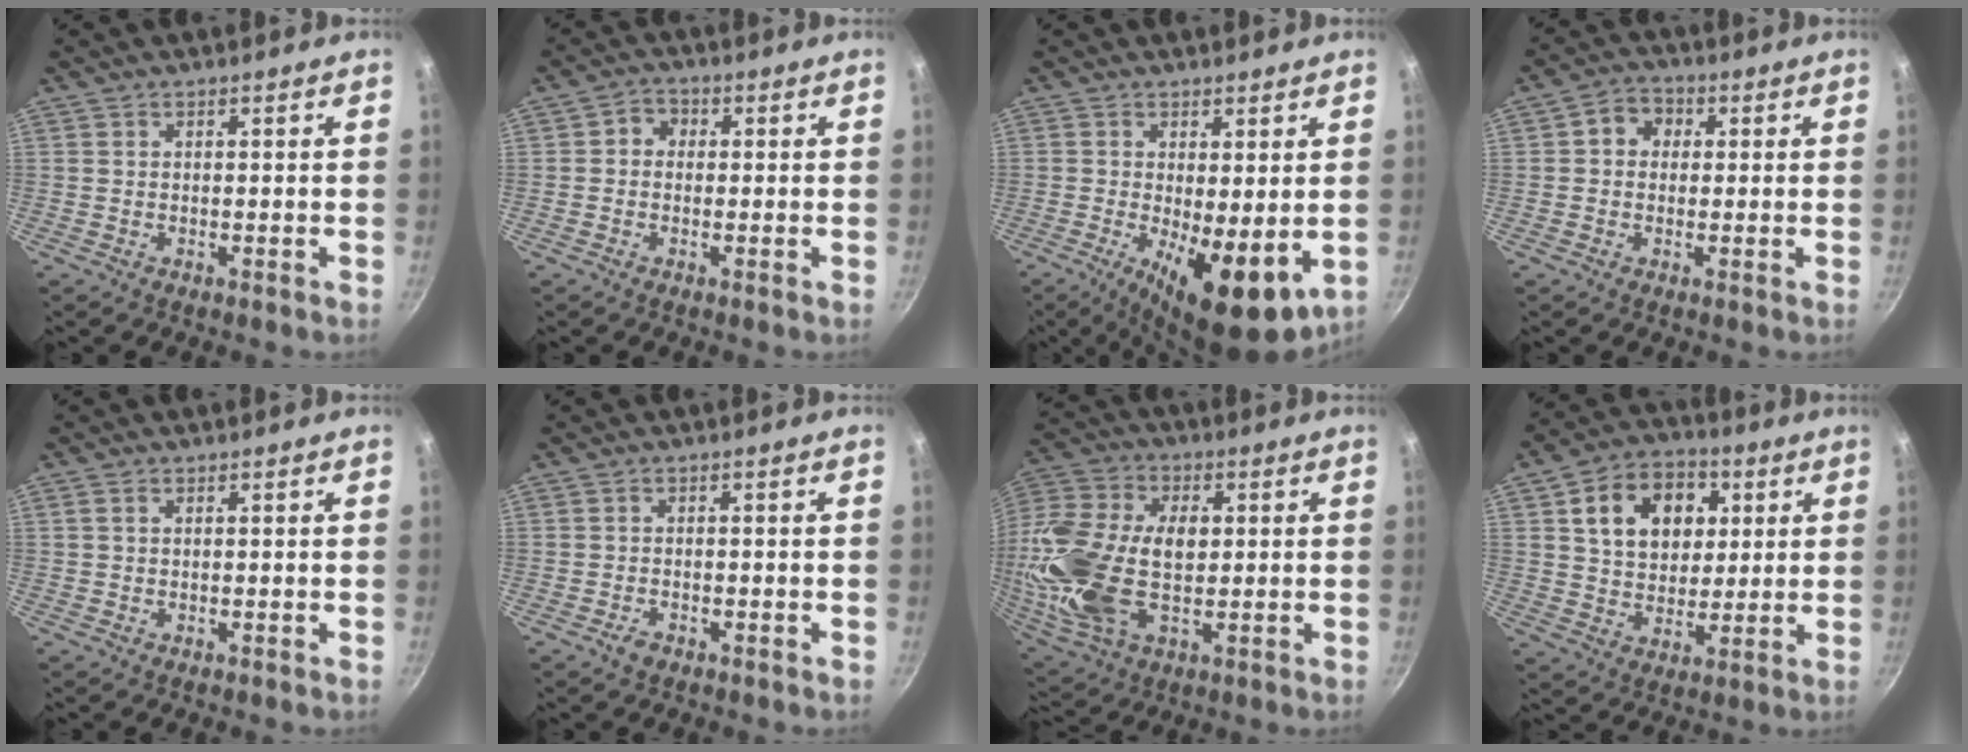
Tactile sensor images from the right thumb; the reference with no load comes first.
{"total": 3.1, "force": [0.1, 2.7, 1.5], "torque": [-0.012, 0.009, -0.008]}
{"total": 11.7, "force": [-1.7, 4.2, 10.8], "torque": [-0.150, -0.014, -0.013]}
{"total": 5.2, "force": [0.9, 4.4, 2.7], "torque": [-0.019, 0.009, 0.002]}
{"total": 0.9, "force": [0.4, 0.6, 0.6], "torque": [-0.011, 0.003, 0.007]}
{"total": 1.9, "force": [-1.2, 1.0, 0.9], "torque": [-0.019, 0.008, -0.019]}
{"total": 22.7, "force": [0.3, 13.9, 17.9], "torque": [-0.366, 0.009, 0.002]}
{"total": 14.8, "force": [4.2, 11.0, 8.9], "torque": [-0.111, 0.003, 0.063]}